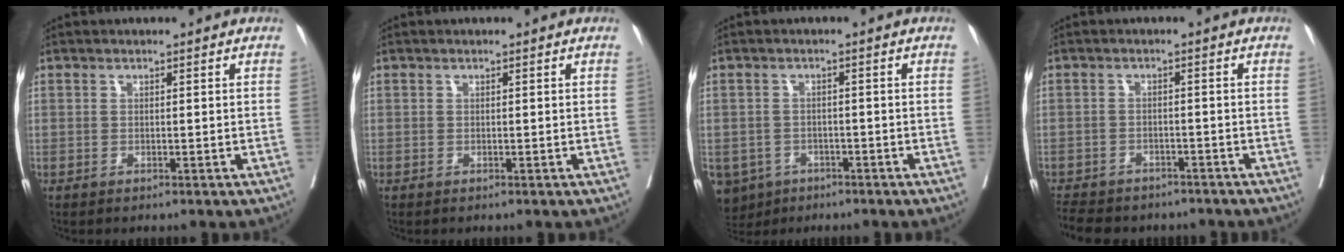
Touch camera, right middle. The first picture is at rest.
{"total": 0.0}
{"total": 6.7, "force": [-4.1, 5.2, 1.4], "torque": [-0.030, 0.001, -0.061]}
{"total": 12.2, "force": [-10.3, 4.8, 4.4], "torque": [-0.098, -0.006, -0.135]}